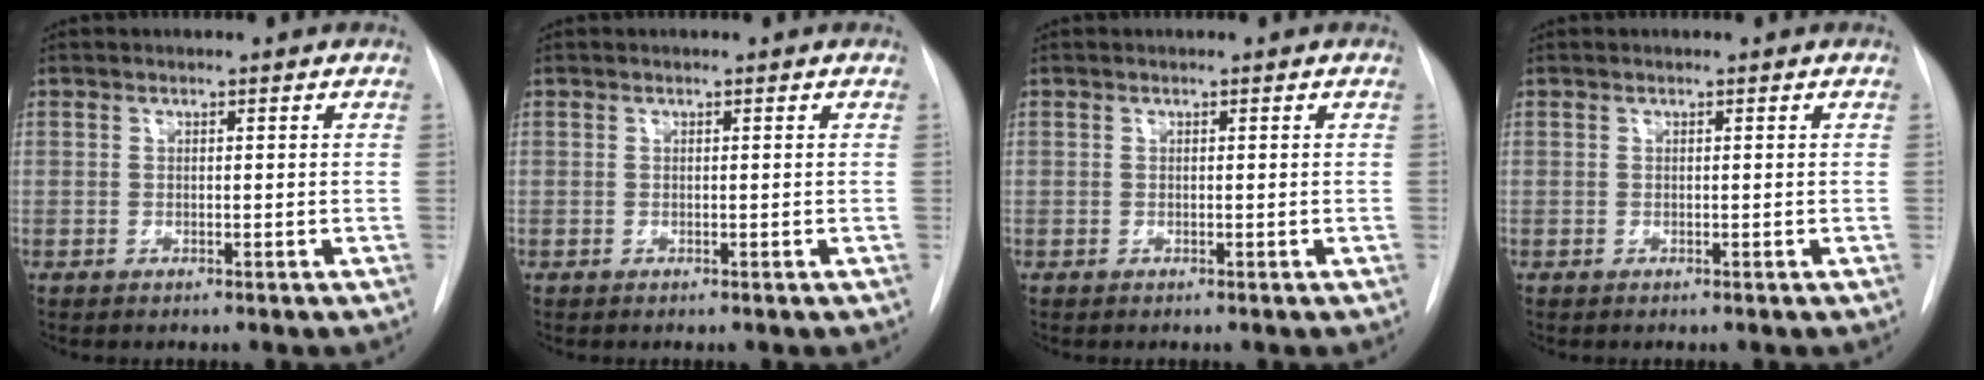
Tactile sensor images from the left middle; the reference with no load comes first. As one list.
[{"total": 0.0}, {"total": 0.0}, {"total": 0.0}]